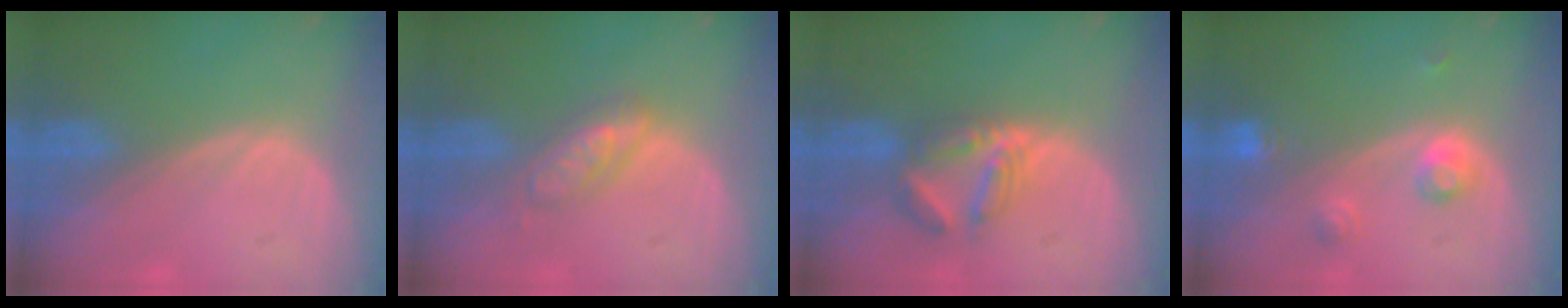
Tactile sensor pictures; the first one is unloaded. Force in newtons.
{"total": 4.5, "press": 4.5, "slide": 0.6}
{"total": 5.7, "press": 5.6, "slide": 1.3}
{"total": 3.6, "press": 3.3, "slide": 1.5}